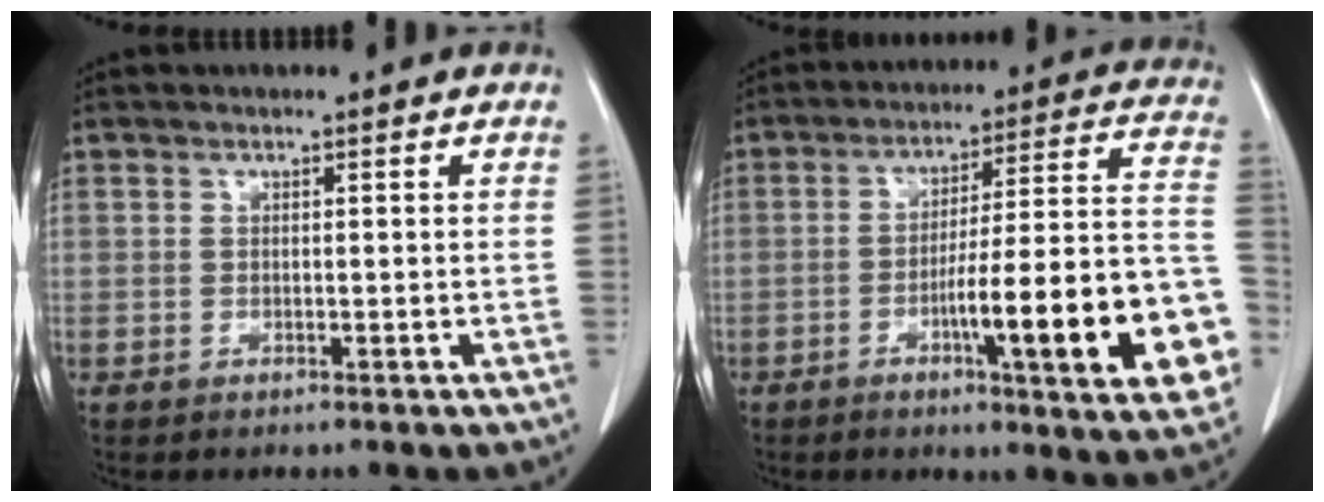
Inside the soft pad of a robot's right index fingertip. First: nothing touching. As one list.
[{"total": 19.8, "force": [-6.5, 2.2, 18.6], "torque": [-0.200, 0.018, -0.085]}]